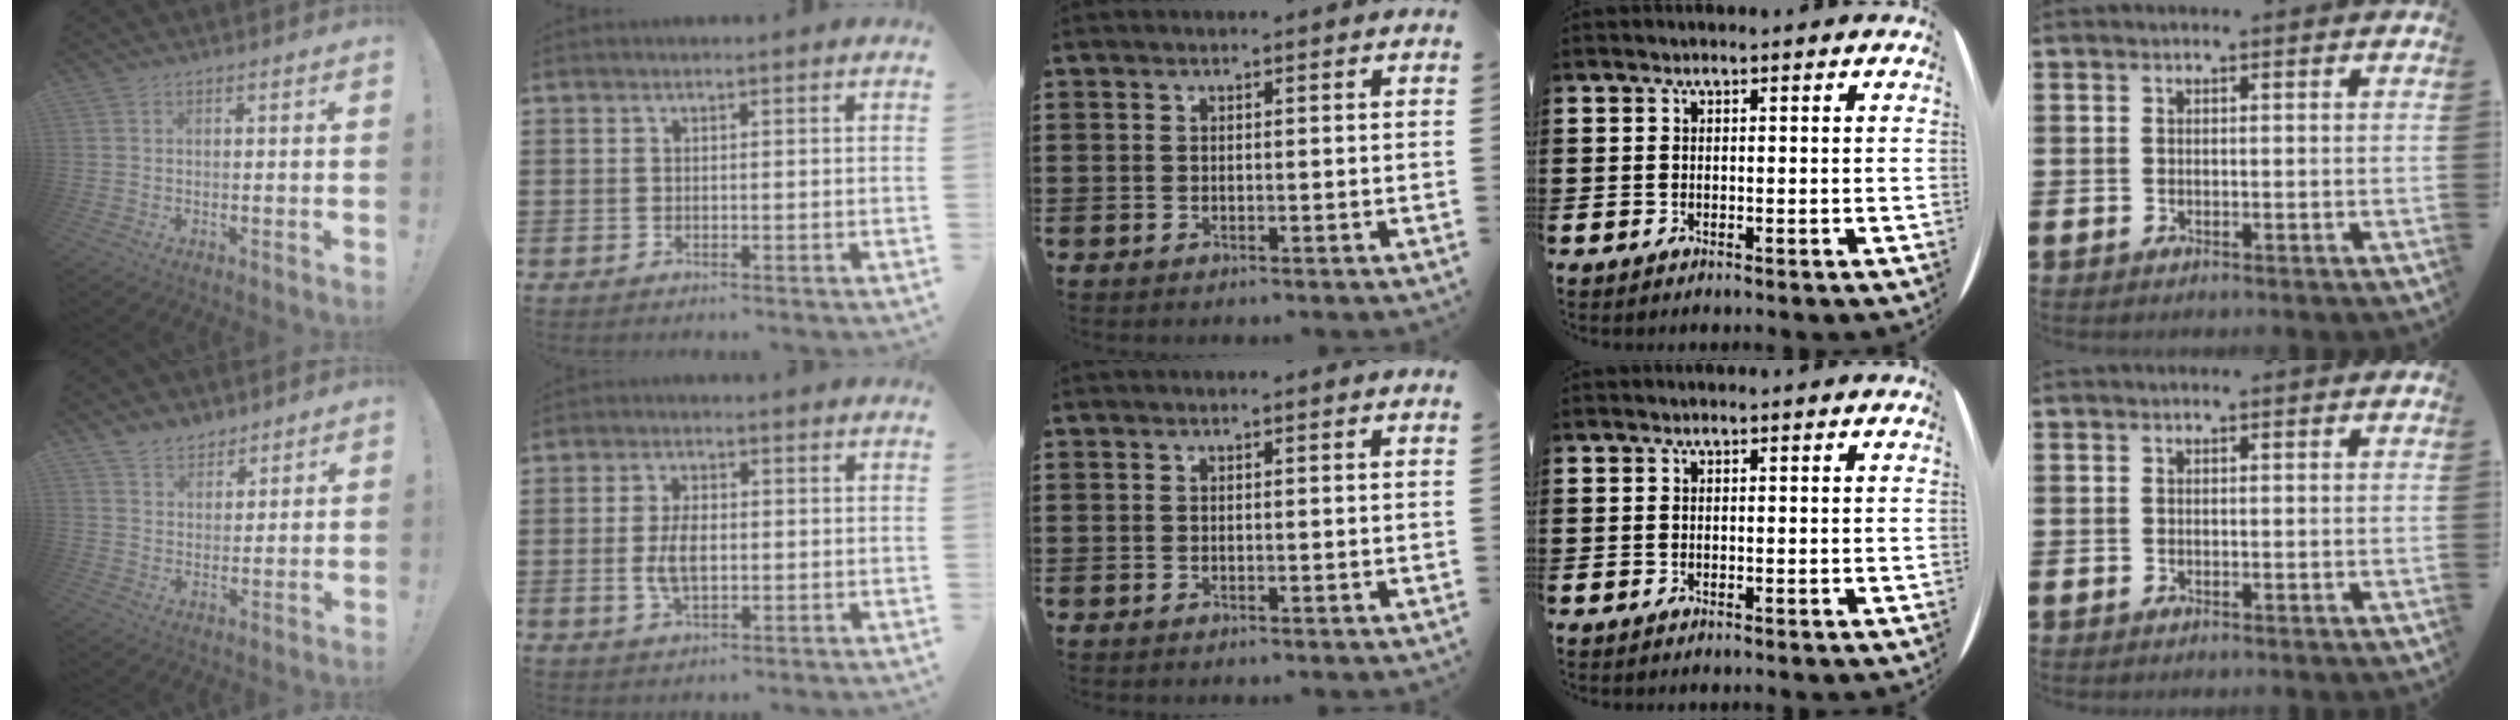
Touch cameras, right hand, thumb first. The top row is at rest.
{"thumb": {"total": 6.8, "force": [5.7, 3.7, 0.7], "torque": [-0.023, -0.037, 0.111]}, "index": {"total": 5.0, "force": [-0.4, 2.5, 4.3], "torque": [-0.094, 0.002, -0.010]}}